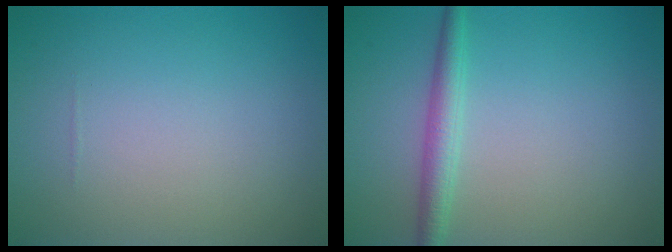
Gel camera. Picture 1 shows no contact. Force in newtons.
{"total": 2.4, "press": 2.4, "slide": 0.0}